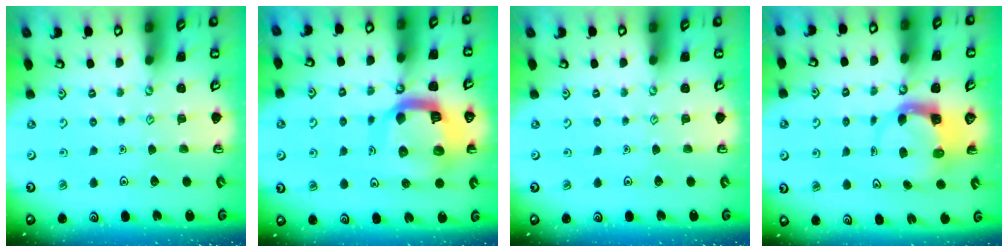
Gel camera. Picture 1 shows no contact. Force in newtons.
{"total": 15.6, "press": 15.4, "slide": 1.9}
{"total": 0.0}
{"total": 3.7, "press": 3.7, "slide": 0.5}